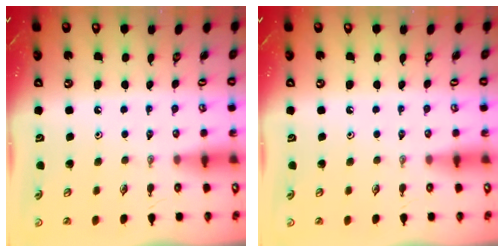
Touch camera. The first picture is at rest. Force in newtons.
{"total": 0.0}